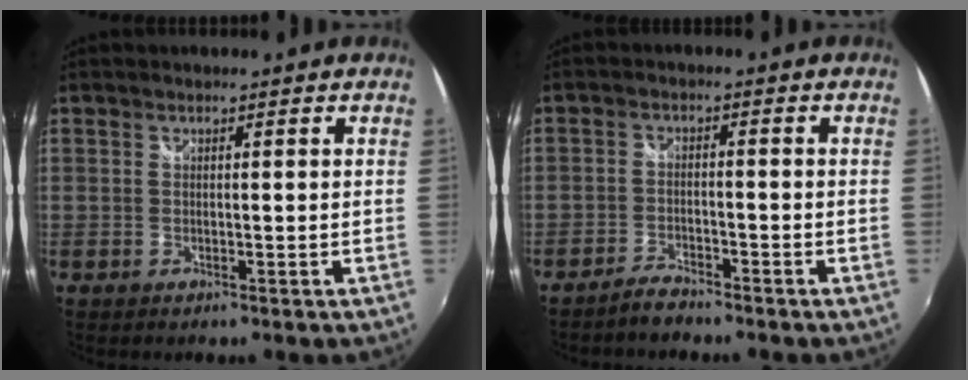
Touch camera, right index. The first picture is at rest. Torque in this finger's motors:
{"motor_torque": [0.31, -0.29, 0.07, 0.01]}